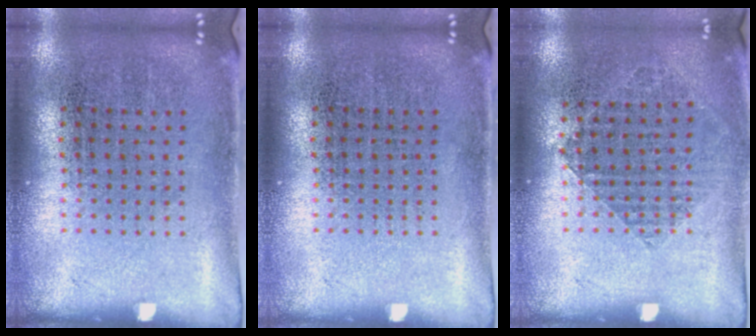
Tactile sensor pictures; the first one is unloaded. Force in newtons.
{"total": 0.0}
{"total": 0.9, "press": 0.8, "slide": 0.3}